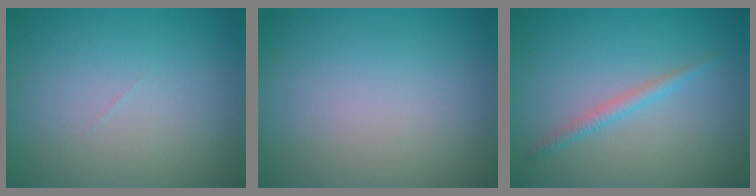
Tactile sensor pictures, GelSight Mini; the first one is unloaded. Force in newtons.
{"total": 0.0}
{"total": 1.5, "press": 1.4, "slide": 0.1}